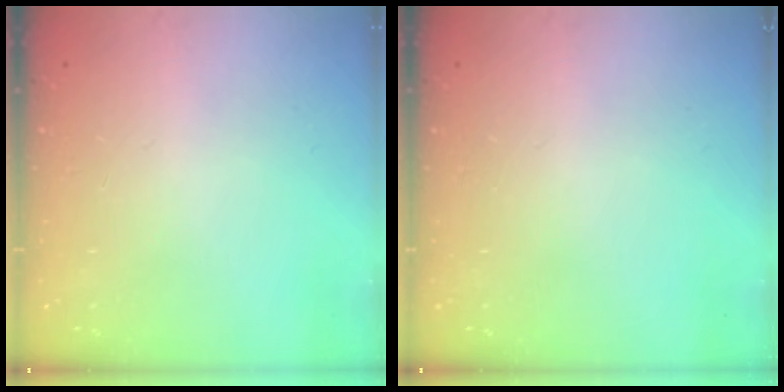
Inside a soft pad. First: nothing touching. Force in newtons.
{"total": 0.0}